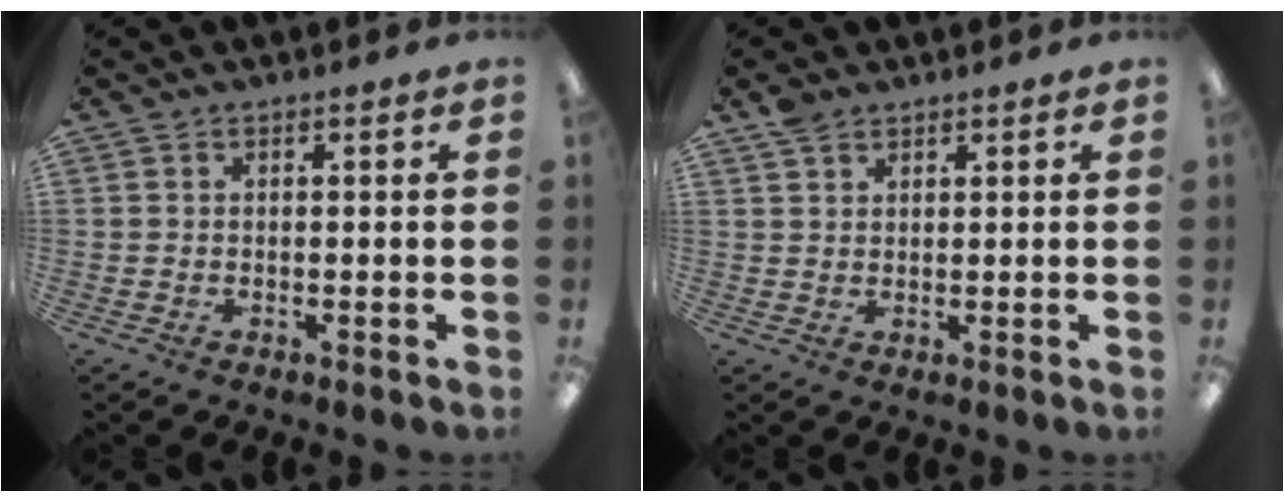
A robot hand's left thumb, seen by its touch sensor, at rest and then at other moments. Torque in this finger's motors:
{"motor_torque": [-0.09, -0.08, 0.15, 0.20, -0.04]}